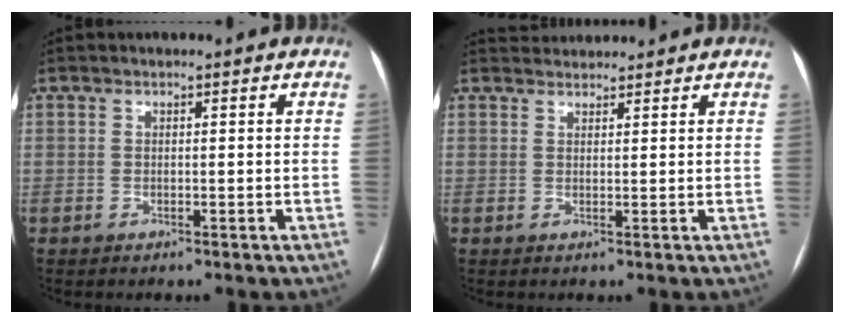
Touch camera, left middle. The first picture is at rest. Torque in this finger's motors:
{"motor_torque": [0.00, -0.03, -0.02, -0.03]}